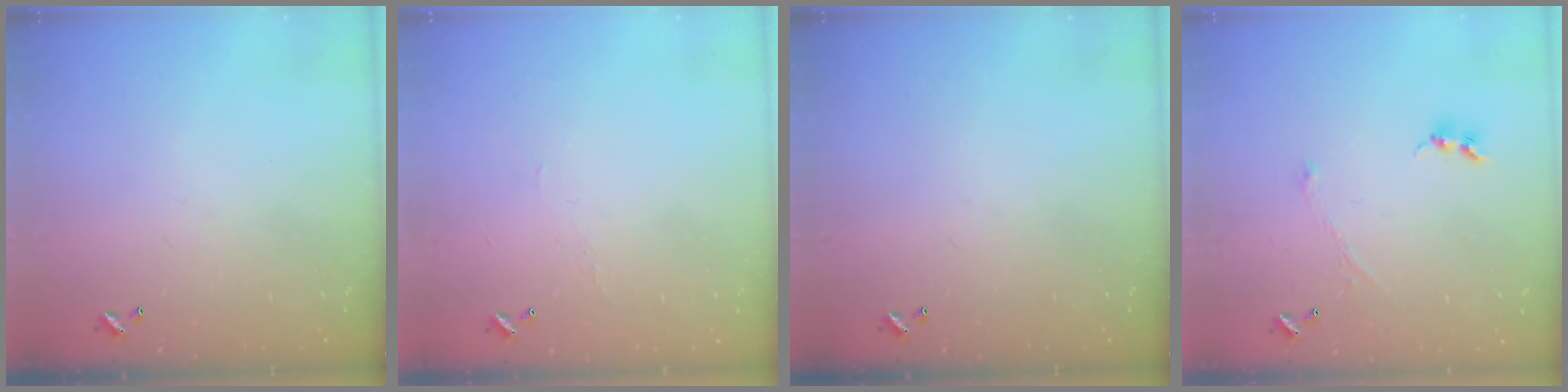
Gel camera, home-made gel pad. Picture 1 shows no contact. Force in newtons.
{"total": 0.9, "press": 0.7, "slide": 0.6}
{"total": 0.0}
{"total": 1.2, "press": 1.2, "slide": 0.1}